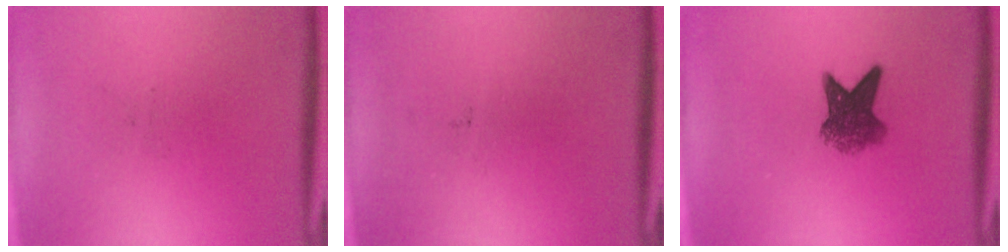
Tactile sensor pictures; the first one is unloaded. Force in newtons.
{"total": 0.0}
{"total": 5.9}